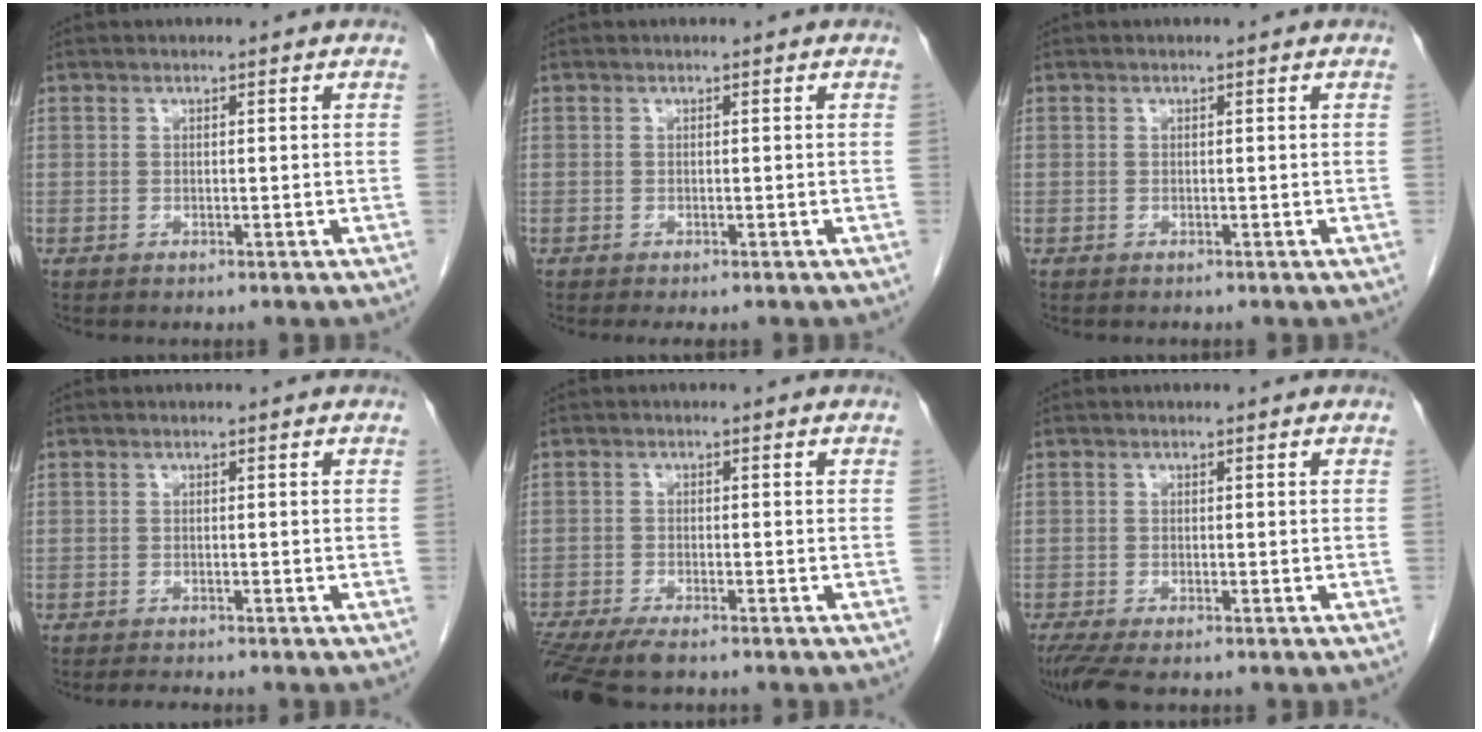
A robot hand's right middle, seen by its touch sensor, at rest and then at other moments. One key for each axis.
{"total": 1.7, "fx": -1.4, "fy": 0.5, "fz": 0.8, "tx": -0.008, "ty": -0.004, "tz": -0.017}
{"total": 0.0}
{"total": 1.5, "fx": -1.4, "fy": 0.1, "fz": 0.6, "tx": -0.014, "ty": -0.005, "tz": -0.020}
{"total": 8.2, "fx": -6.6, "fy": 1.4, "fz": 4.7, "tx": -0.080, "ty": -0.018, "tz": -0.112}
{"total": 4.6, "fx": -3.5, "fy": 0.9, "fz": 2.8, "tx": -0.051, "ty": -0.013, "tz": -0.059}